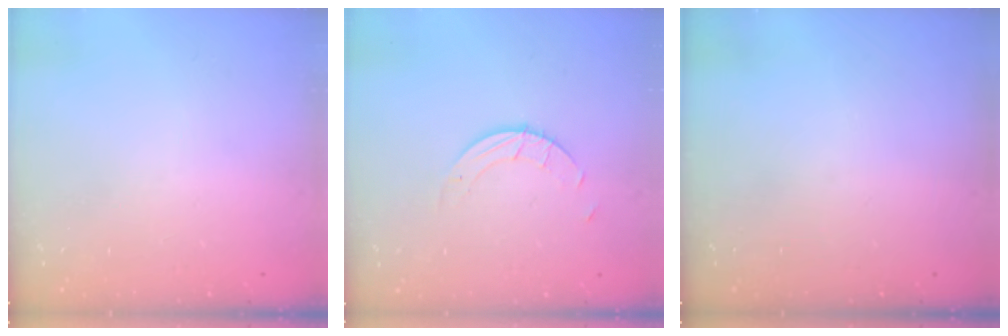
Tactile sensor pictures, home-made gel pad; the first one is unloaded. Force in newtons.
{"total": 2.5, "press": 2.5, "slide": 0.2}
{"total": 0.0}